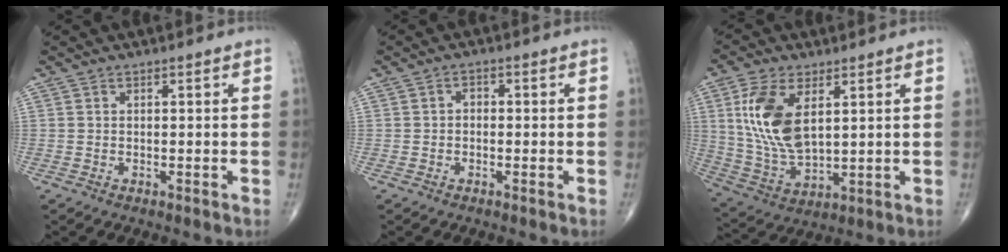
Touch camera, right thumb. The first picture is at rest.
{"total": 1.5, "force": [-0.2, 1.1, 1.0], "torque": [-0.004, 0.006, -0.010]}
{"total": 14.0, "force": [4.1, 7.3, 11.2], "torque": [-0.226, -0.016, 0.090]}